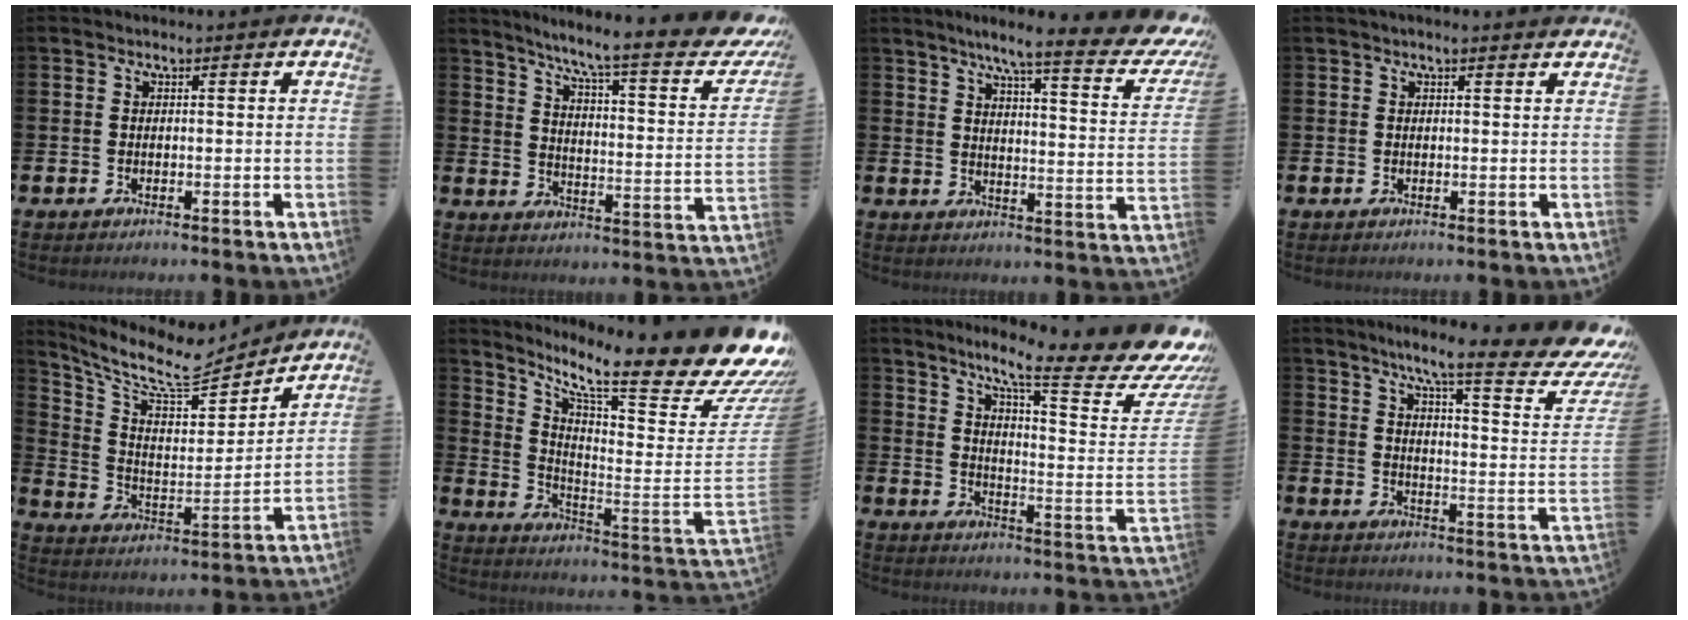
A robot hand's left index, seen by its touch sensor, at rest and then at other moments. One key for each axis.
{"total": 8.4, "fx": 6.0, "fy": 1.0, "fz": 5.8, "tx": -0.106, "ty": -0.055, "tz": 0.083}
{"total": 8.0, "fx": 6.3, "fy": 0.7, "fz": 4.9, "tx": -0.083, "ty": -0.056, "tz": 0.092}
{"total": 1.1, "fx": 0.9, "fy": 0.1, "fz": 0.6, "tx": -0.003, "ty": 0.000, "tz": 0.013}
{"total": 9.9, "fx": 8.2, "fy": 3.0, "fz": 4.6, "tx": -0.116, "ty": -0.057, "tz": 0.137}
{"total": 13.9, "fx": 10.3, "fy": 2.8, "fz": 9.0, "tx": -0.156, "ty": -0.097, "tz": 0.161}
{"total": 12.5, "fx": 9.3, "fy": 2.4, "fz": 7.9, "tx": -0.140, "ty": -0.074, "tz": 0.146}
{"total": 10.1, "fx": 7.1, "fy": 1.3, "fz": 7.0, "tx": -0.115, "ty": -0.061, "tz": 0.100}